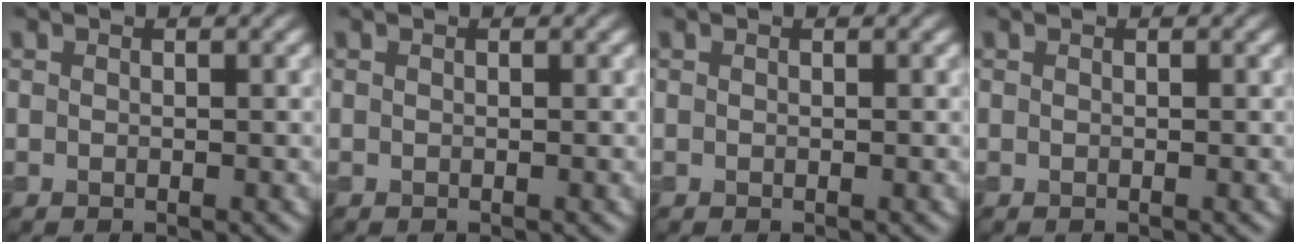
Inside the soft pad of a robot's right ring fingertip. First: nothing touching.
{"total": 0.0}
{"total": 0.0}
{"total": 0.0}